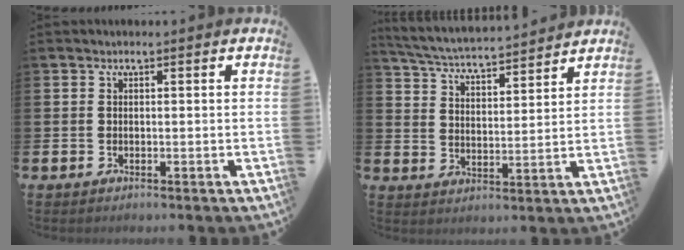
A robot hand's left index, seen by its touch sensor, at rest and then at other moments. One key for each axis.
{"total": 5.1, "fx": 5.0, "fy": 0.1, "fz": 0.8, "tx": -0.040, "ty": -0.039, "tz": 0.085}